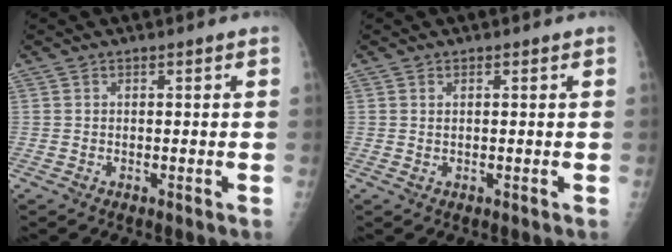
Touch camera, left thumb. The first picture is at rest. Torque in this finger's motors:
{"motor_torque": [-0.32, -0.03, -0.02, -0.04, -0.02]}